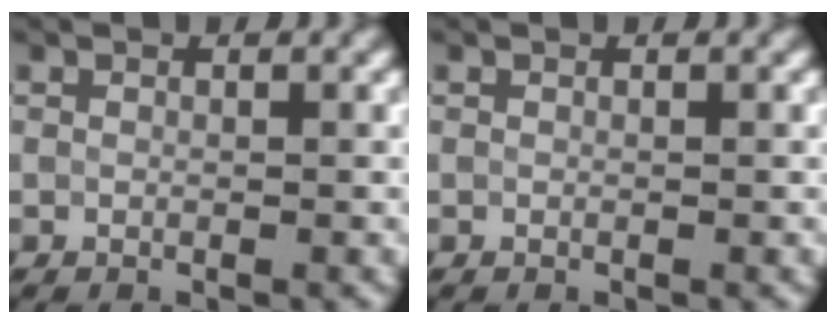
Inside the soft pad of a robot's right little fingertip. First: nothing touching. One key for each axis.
{"total": 0.0}